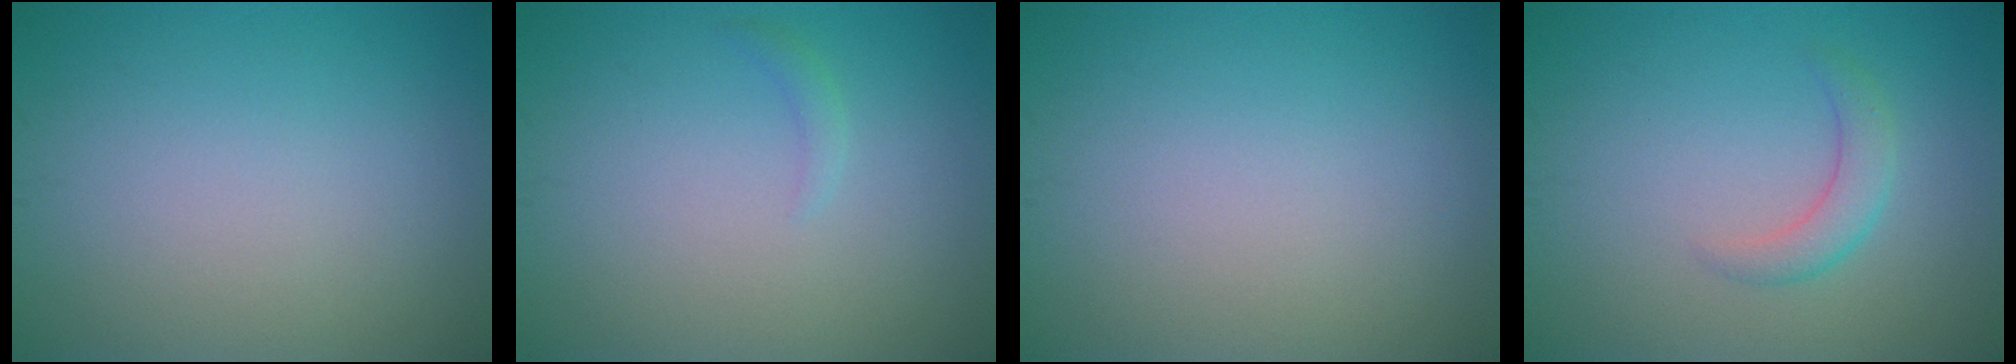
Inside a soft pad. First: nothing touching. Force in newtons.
{"total": 0.8, "press": 0.8, "slide": 0.1}
{"total": 0.0}
{"total": 2.2, "press": 2.2, "slide": 0.1}